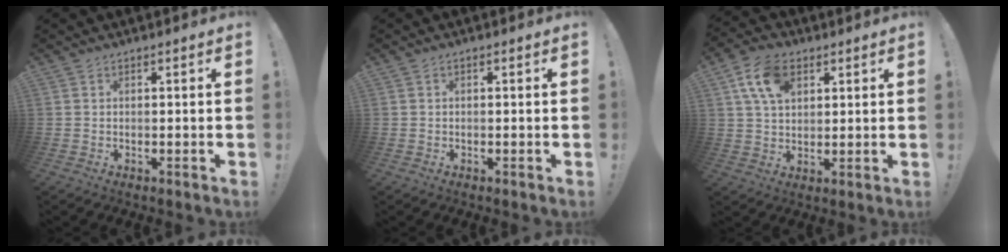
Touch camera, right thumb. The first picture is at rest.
{"total": 0.7, "force": [-0.6, 0.0, 0.4], "torque": [-0.006, 0.001, -0.012]}
{"total": 11.4, "force": [4.7, 7.2, 7.5], "torque": [-0.136, 0.004, 0.089]}